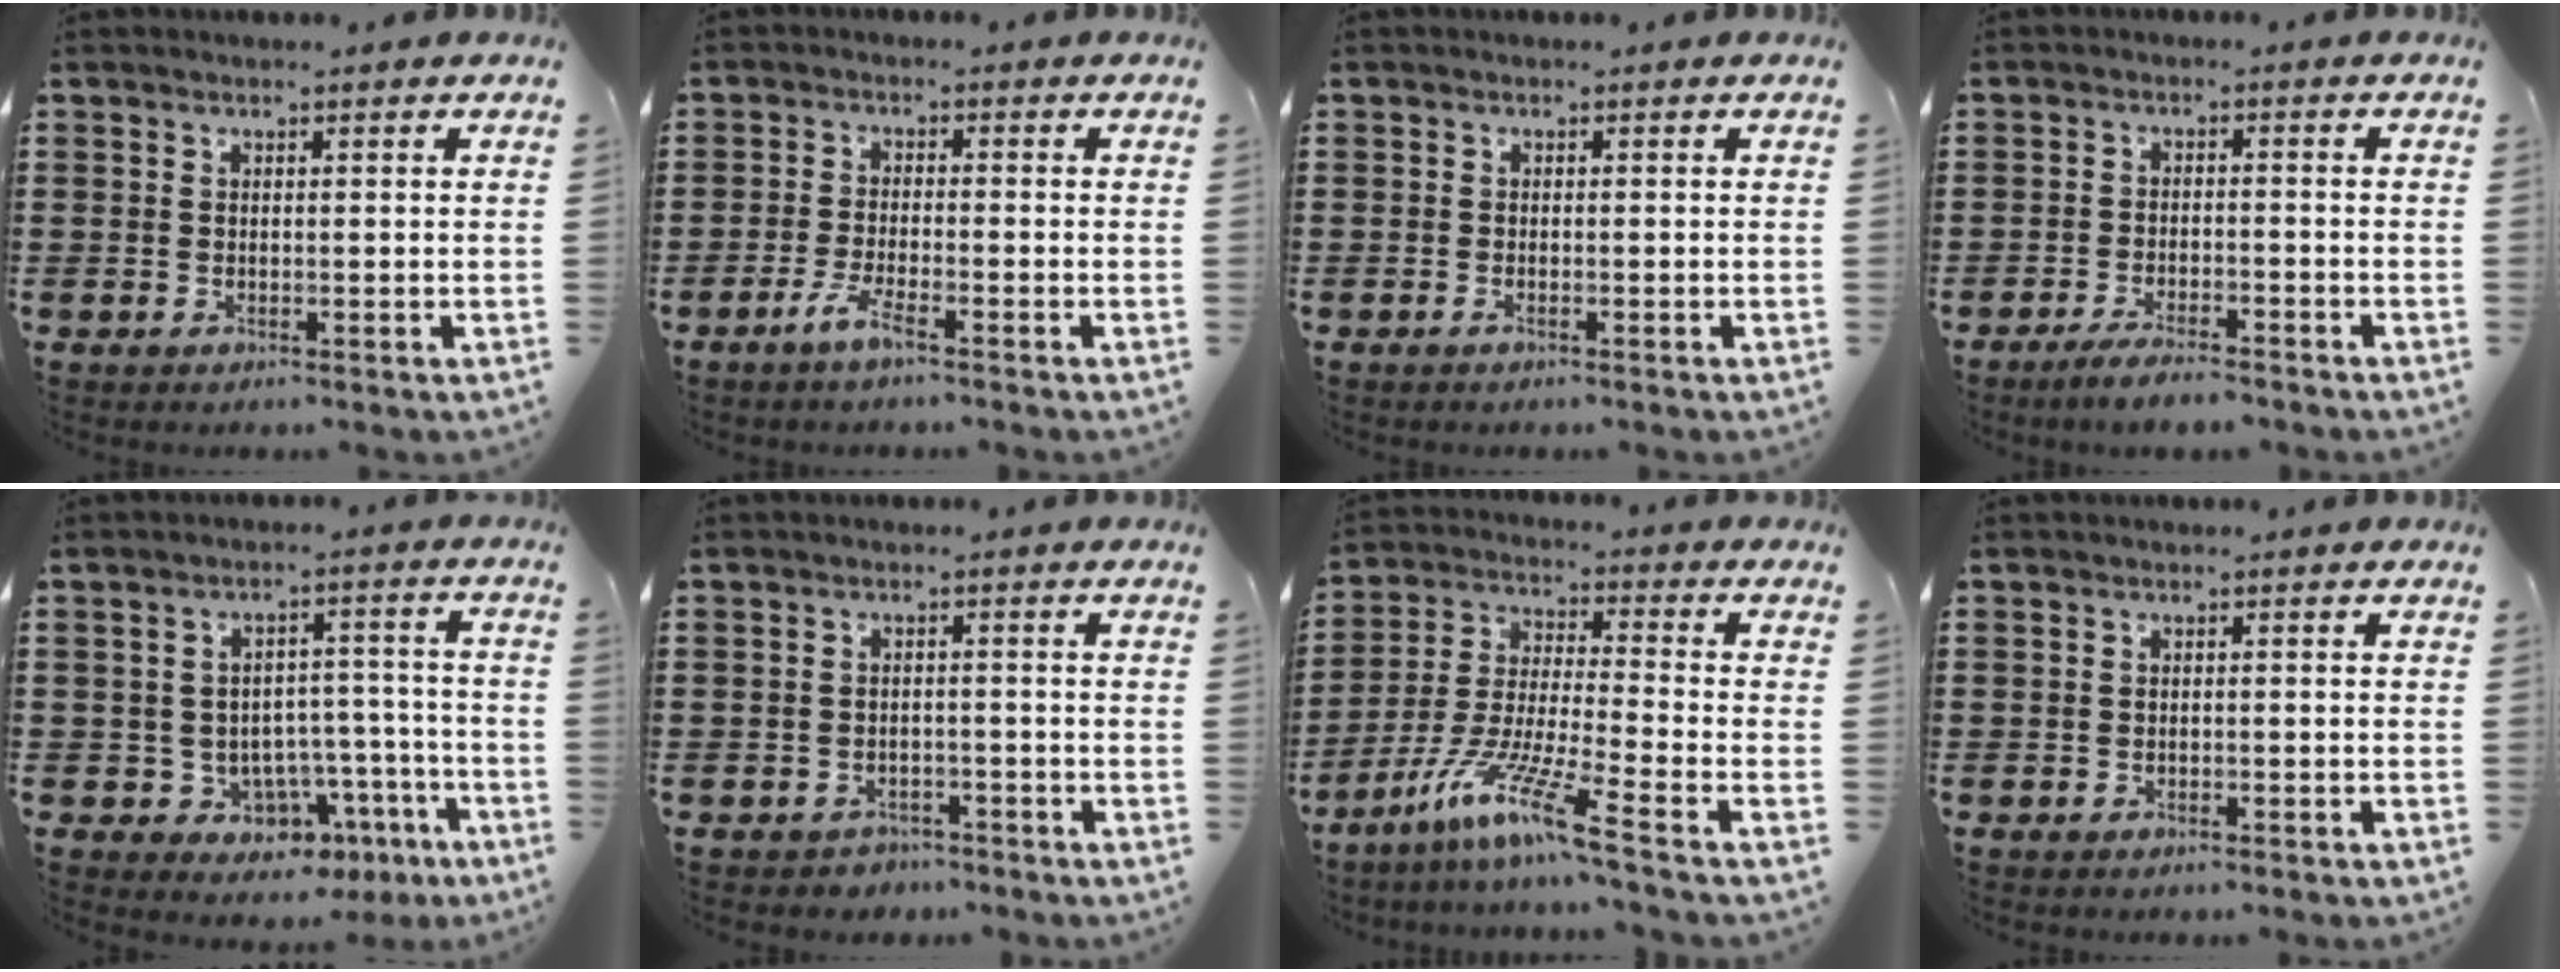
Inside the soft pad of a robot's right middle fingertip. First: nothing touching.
{"total": 3.7, "force": [-2.3, 0.3, 2.9], "torque": [-0.061, -0.004, -0.046]}
{"total": 0.5, "force": [-0.3, 0.0, 0.4], "torque": [-0.009, -0.003, -0.006]}
{"total": 3.6, "force": [-3.2, 0.2, 1.5], "torque": [-0.024, 0.002, -0.063]}
{"total": 5.5, "force": [-3.4, 4.0, 1.5], "torque": [-0.037, 0.020, -0.059]}
{"total": 1.9, "force": [-1.8, 0.6, -0.1], "torque": [-0.006, 0.002, -0.042]}
{"total": 10.4, "force": [-7.6, 0.2, 7.1], "torque": [-0.149, -0.007, -0.154]}
{"total": 0.8, "force": [-0.7, 0.2, 0.2], "torque": [-0.006, -0.001, -0.015]}